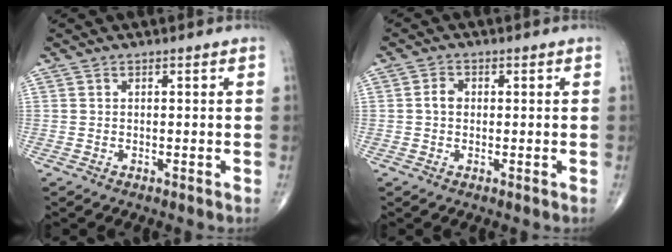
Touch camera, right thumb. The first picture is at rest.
{"total": 2.0, "force": [0.0, 1.6, 1.3], "torque": [-0.017, 0.007, -0.004]}